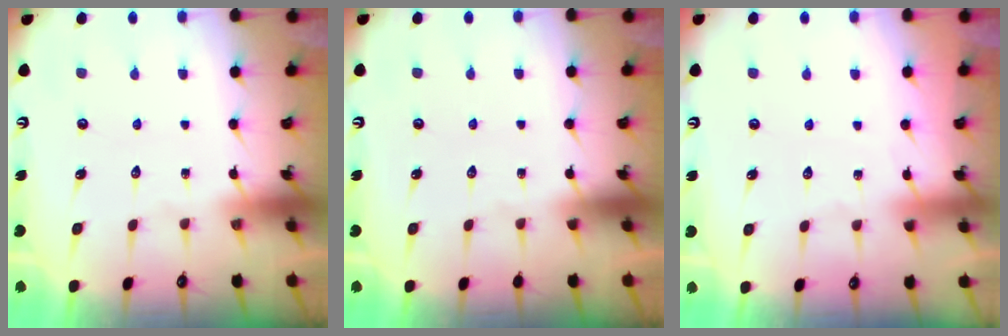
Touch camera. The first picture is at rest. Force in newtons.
{"total": 0.0}
{"total": 2.1, "press": 2.1, "slide": 0.3}